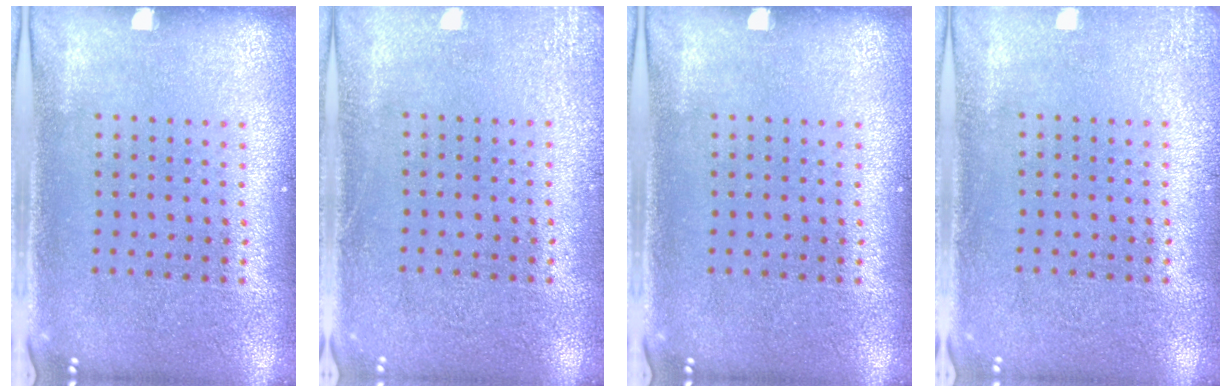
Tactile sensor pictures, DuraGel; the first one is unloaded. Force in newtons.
{"total": 1.9, "press": 1.9, "slide": 0.3}
{"total": 0.0}
{"total": 1.4, "press": 1.4, "slide": 0.2}